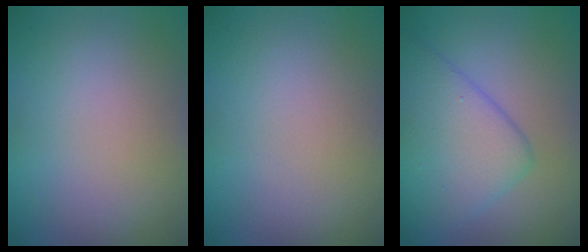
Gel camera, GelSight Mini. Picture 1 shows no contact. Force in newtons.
{"total": 0.0}
{"total": 6.8, "press": 6.8, "slide": 0.1}